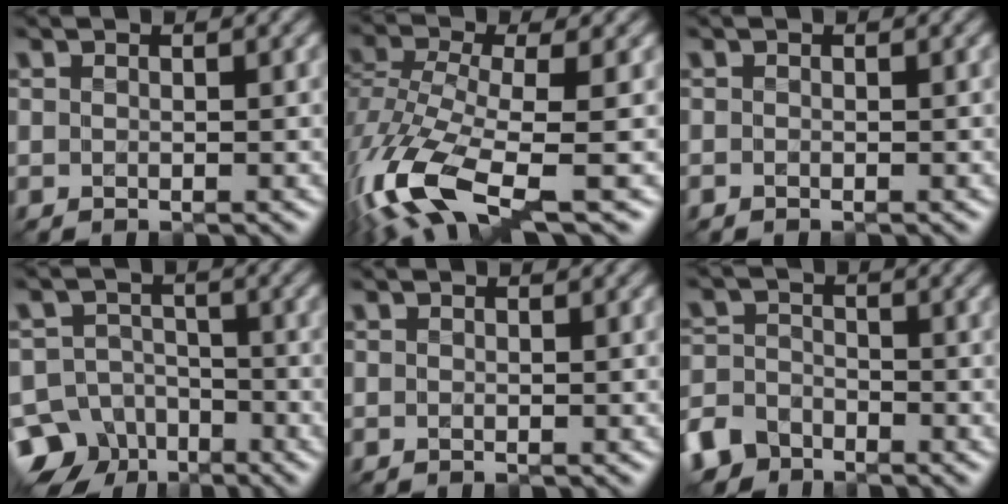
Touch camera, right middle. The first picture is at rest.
{"total": 11.1, "force": [-5.1, 3.8, 9.0], "torque": [-0.203, -0.015, -0.099]}
{"total": 0.0}
{"total": 9.6, "force": [-6.5, 6.7, 2.4], "torque": [-0.039, -0.015, -0.120]}
{"total": 0.0}
{"total": 4.8, "force": [-3.7, 2.8, 0.9], "torque": [-0.016, -0.007, -0.073]}